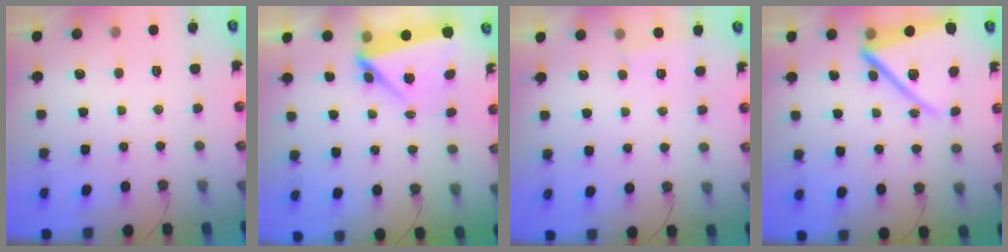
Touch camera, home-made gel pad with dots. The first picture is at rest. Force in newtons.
{"total": 5.8, "press": 5.6, "slide": 1.6}
{"total": 1.1, "press": 1.1, "slide": 0.1}
{"total": 17.3, "press": 17.3, "slide": 1.4}